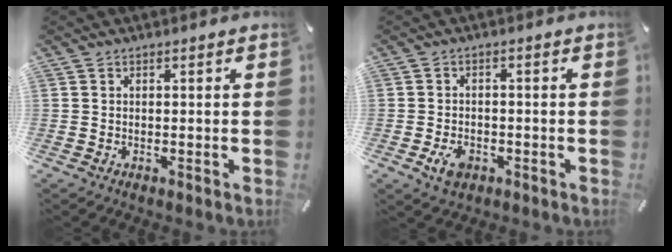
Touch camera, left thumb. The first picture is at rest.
{"total": 4.4, "force": [-2.0, 3.0, 2.5], "torque": [-0.063, 0.003, -0.040]}